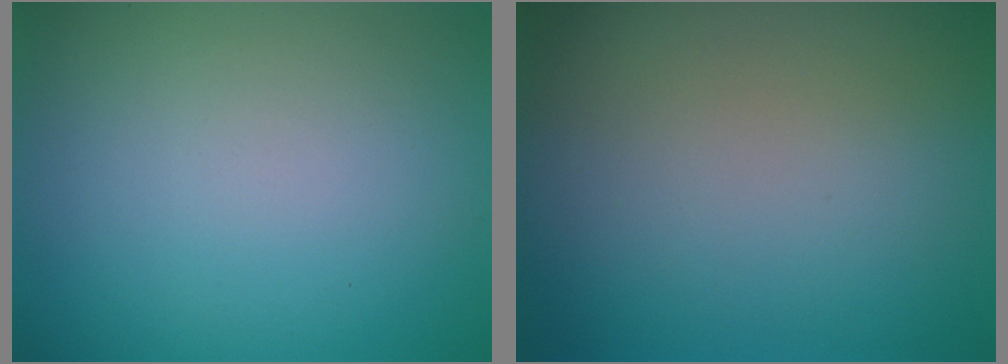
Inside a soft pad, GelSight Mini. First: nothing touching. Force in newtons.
{"total": 0.0}